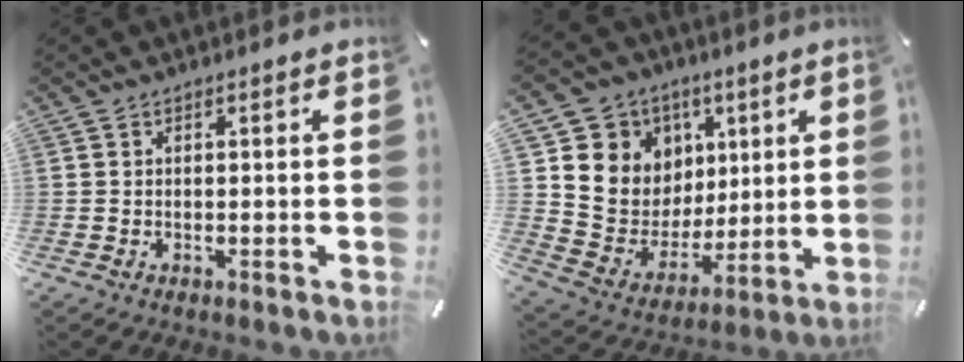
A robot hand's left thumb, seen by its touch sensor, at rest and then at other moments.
{"total": 11.9, "force": [3.4, 11.4, 0.3], "torque": [-0.009, -0.042, 0.083]}